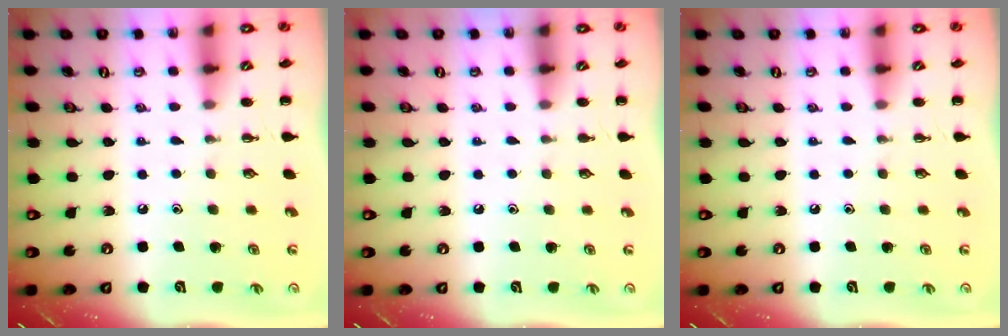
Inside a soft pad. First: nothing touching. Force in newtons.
{"total": 0.0}
{"total": 0.0}